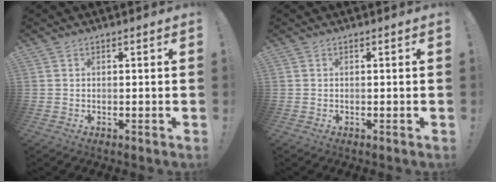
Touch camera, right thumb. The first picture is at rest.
{"total": 0.0}